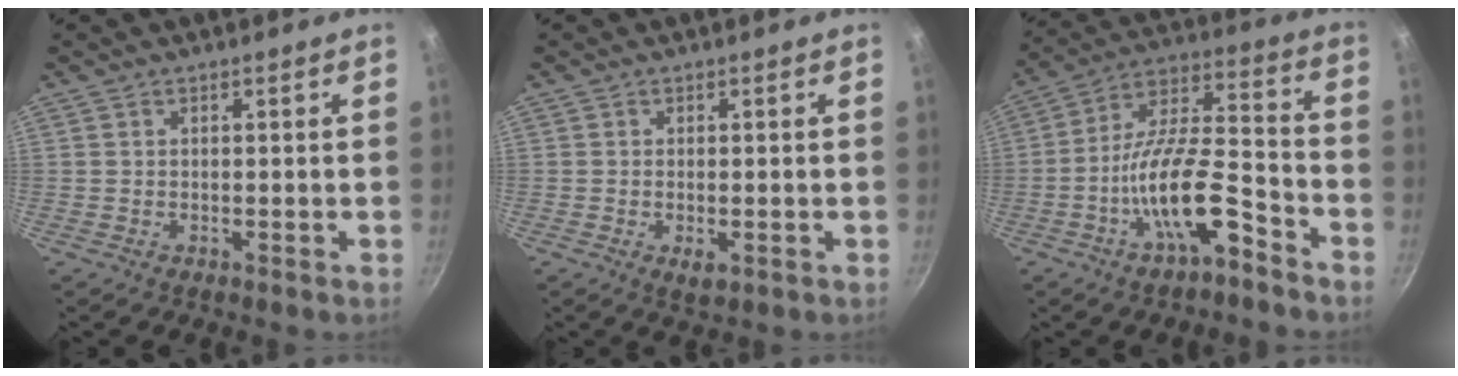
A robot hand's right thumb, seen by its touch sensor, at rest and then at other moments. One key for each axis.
{"total": 2.3, "fx": -0.6, "fy": 1.2, "fz": 1.9, "tx": -0.032, "ty": -0.007, "tz": -0.009}
{"total": 15.8, "fx": -8.0, "fy": 5.4, "fz": 12.5, "tx": -0.206, "ty": 0.063, "tz": -0.148}